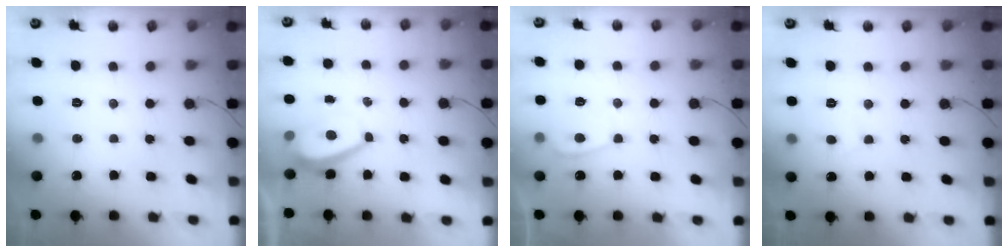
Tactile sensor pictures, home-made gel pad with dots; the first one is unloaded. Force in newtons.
{"total": 3.0, "press": 2.9, "slide": 0.6}
{"total": 3.4, "press": 3.3, "slide": 0.7}
{"total": 3.0, "press": 3.0, "slide": 0.2}